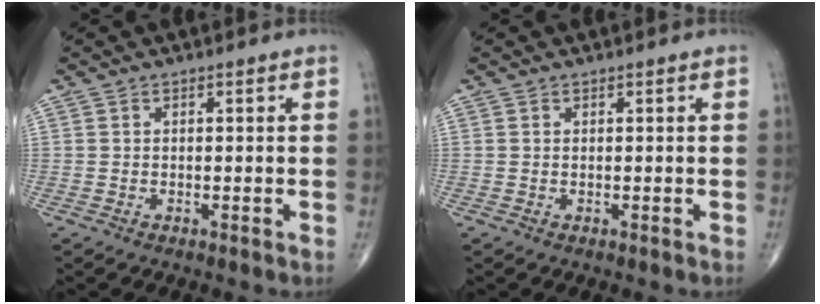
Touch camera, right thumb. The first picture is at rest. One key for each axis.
{"total": 0.0}